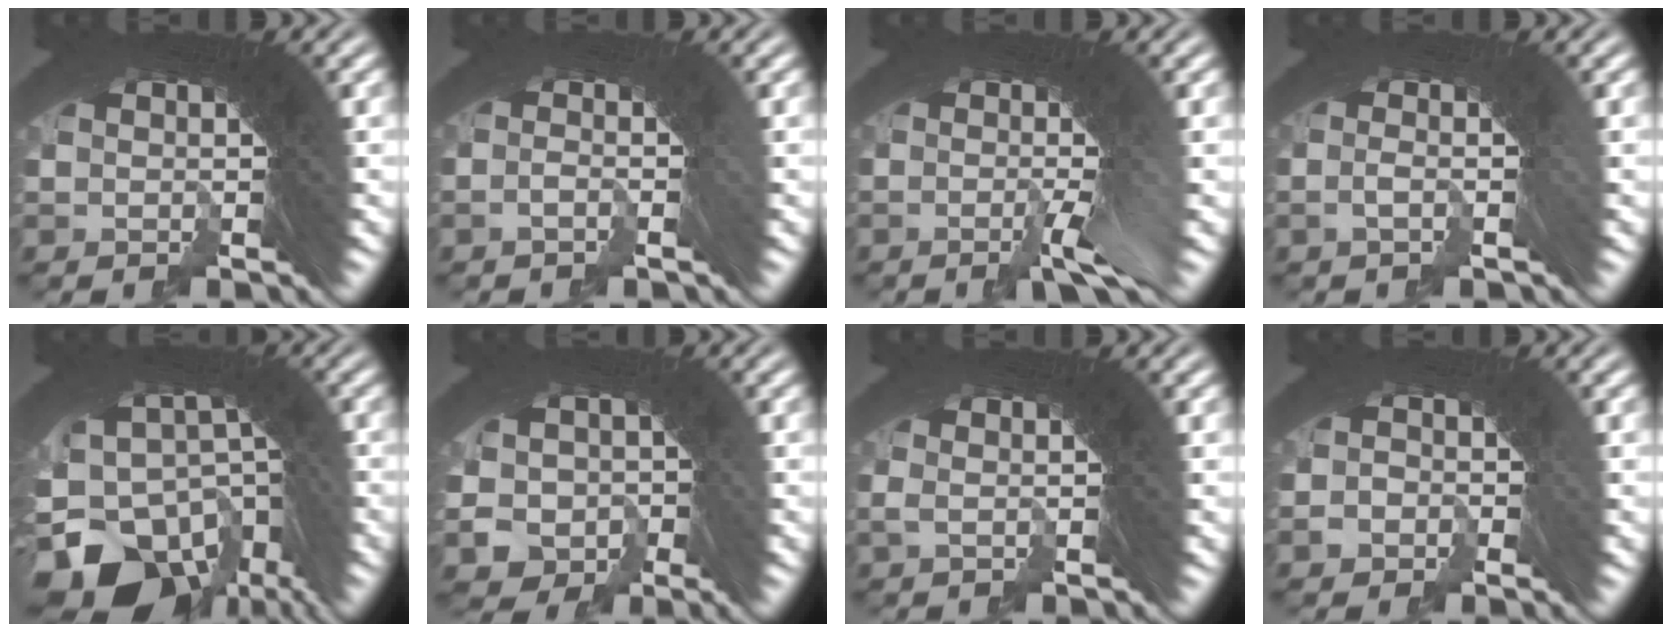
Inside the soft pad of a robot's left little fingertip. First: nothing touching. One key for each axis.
{"total": 1.8, "fx": -1.4, "fy": -0.8, "fz": 0.7, "tx": -0.006, "ty": 0.009, "tz": -0.028}
{"total": 3.4, "fx": -1.5, "fy": -0.3, "fz": 3.1, "tx": -0.035, "ty": 0.009, "tz": -0.032}
{"total": 1.7, "fx": -1.0, "fy": -0.8, "fz": 1.1, "tx": -0.014, "ty": 0.012, "tz": -0.021}
{"total": 15.5, "fx": -5.8, "fy": 9.9, "fz": 10.3, "tx": -0.240, "ty": -0.072, "tz": -0.059}
{"total": 10.7, "fx": -2.7, "fy": 9.6, "fz": 4.1, "tx": -0.125, "ty": -0.059, "tz": -0.033}
{"total": 1.5, "fx": 0.4, "fy": -0.2, "fz": 1.4, "tx": -0.010, "ty": 0.012, "tz": 0.002}
{"total": 1.7, "fx": -1.5, "fy": 0.6, "fz": -0.5, "tx": 0.020, "ty": 0.008, "tz": -0.033}